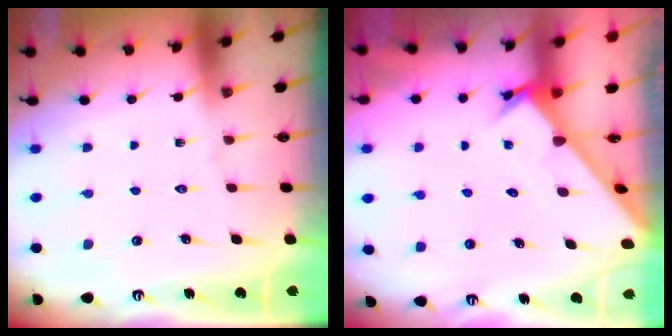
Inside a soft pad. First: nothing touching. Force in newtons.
{"total": 2.6, "press": 2.6, "slide": 0.3}